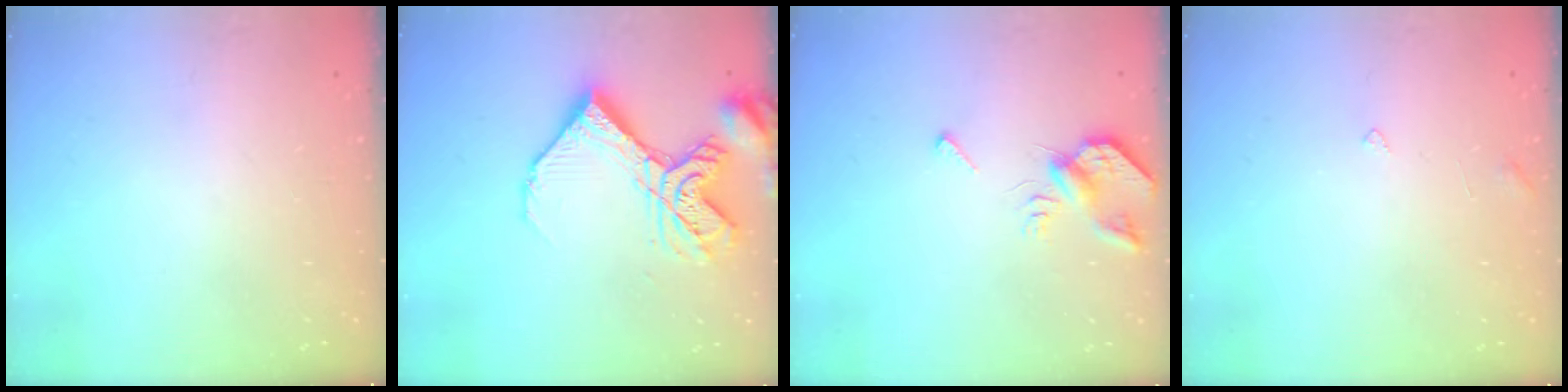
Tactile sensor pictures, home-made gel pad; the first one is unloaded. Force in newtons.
{"total": 16.2, "press": 16.1, "slide": 2.2}
{"total": 5.5, "press": 5.4, "slide": 1.0}
{"total": 3.6, "press": 3.6, "slide": 0.3}